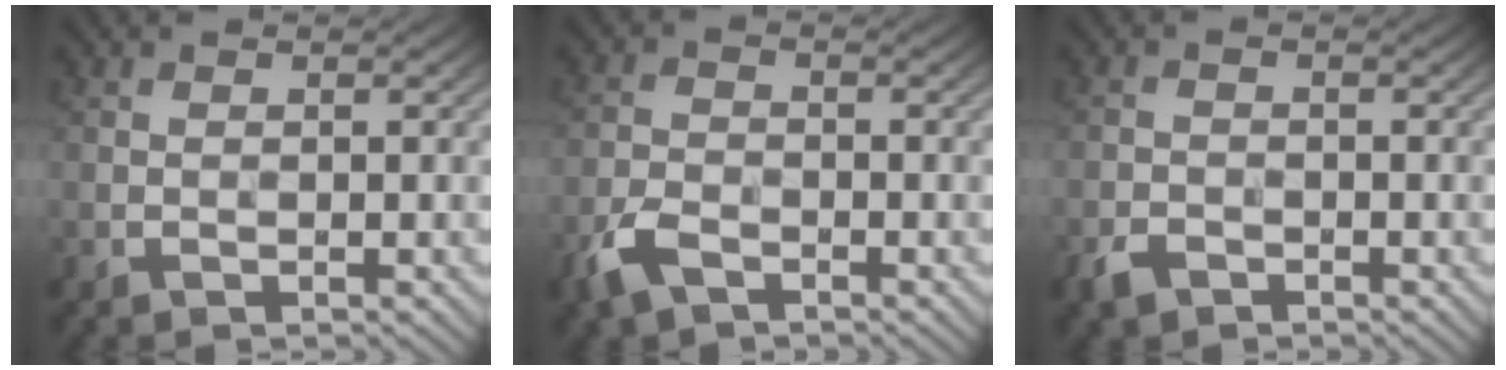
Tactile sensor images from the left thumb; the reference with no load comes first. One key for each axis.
{"total": 4.0, "fx": -2.6, "fy": 1.9, "fz": 2.3, "tx": -0.052, "ty": -0.006, "tz": -0.064}
{"total": 2.2, "fx": -1.6, "fy": 1.3, "fz": 0.9, "tx": -0.019, "ty": -0.004, "tz": -0.037}